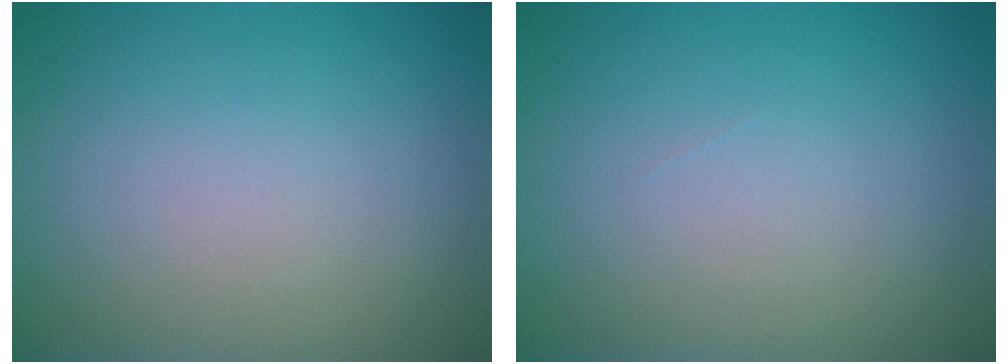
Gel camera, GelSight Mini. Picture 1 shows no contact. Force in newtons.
{"total": 0.0}